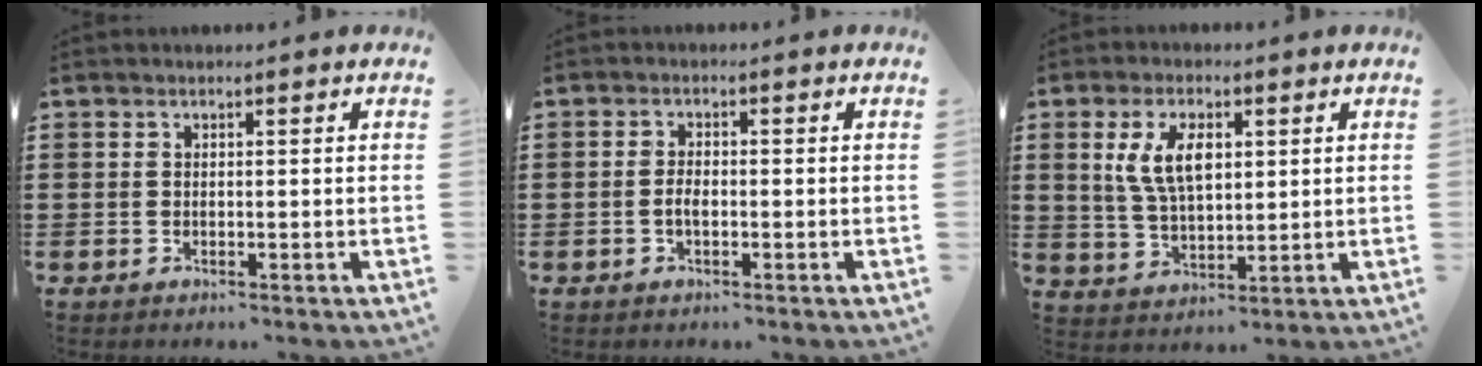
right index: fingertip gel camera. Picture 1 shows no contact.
{"total": 1.9, "force": [-0.6, 0.8, 1.7], "torque": [-0.041, -0.001, -0.013]}
{"total": 7.2, "force": [2.3, 3.3, 6.0], "torque": [-0.134, 0.008, 0.039]}